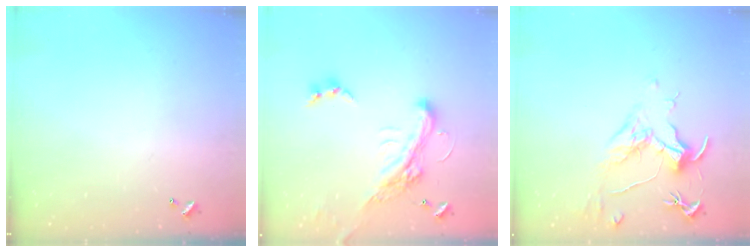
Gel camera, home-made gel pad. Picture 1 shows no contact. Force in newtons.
{"total": 6.3, "press": 6.0, "slide": 1.8}
{"total": 1.7, "press": 1.5, "slide": 0.7}